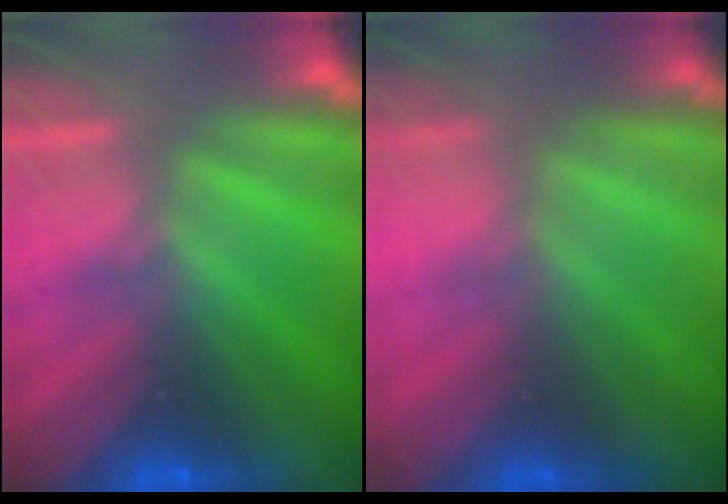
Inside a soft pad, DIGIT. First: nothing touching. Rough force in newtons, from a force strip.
{"total": 2.4}